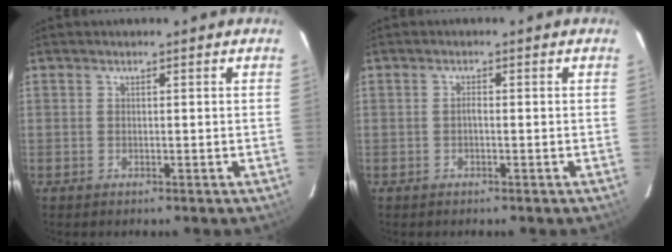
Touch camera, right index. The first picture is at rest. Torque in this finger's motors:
{"motor_torque": [0.20, 0.10, 0.09, 0.03]}